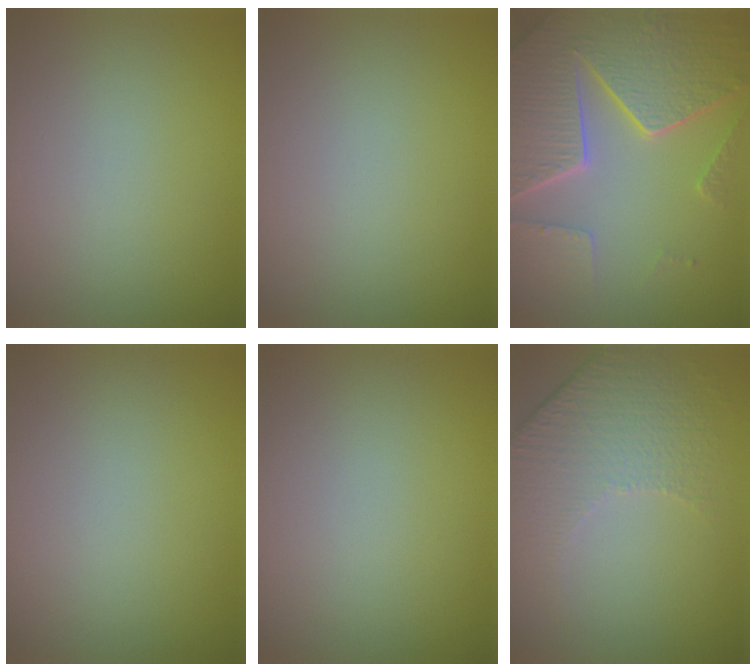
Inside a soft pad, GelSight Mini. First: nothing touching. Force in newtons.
{"total": 0.0}
{"total": 8.4, "press": 6.0, "slide": 5.9}
{"total": 0.0}
{"total": 0.0}
{"total": 4.8, "press": 3.2, "slide": 3.5}